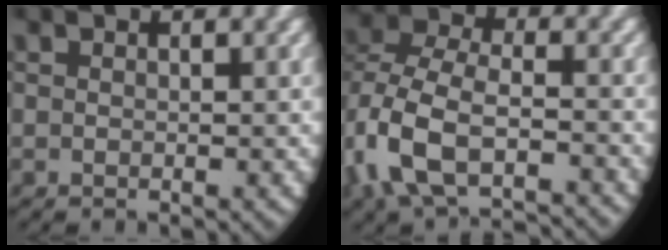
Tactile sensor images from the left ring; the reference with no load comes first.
{"total": 7.7, "force": [-3.7, 5.1, 4.5], "torque": [-0.119, -0.033, -0.049]}